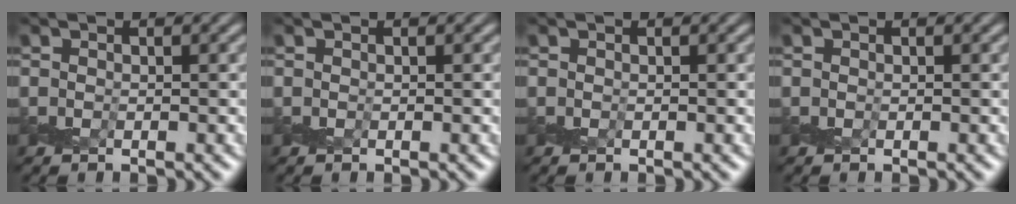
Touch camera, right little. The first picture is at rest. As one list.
[{"total": 0.0}, {"total": 0.0}, {"total": 0.0}]